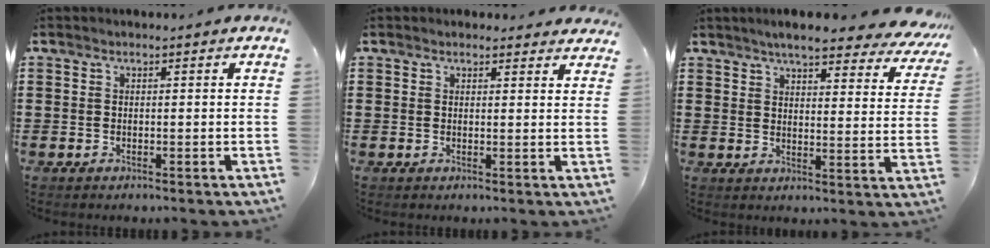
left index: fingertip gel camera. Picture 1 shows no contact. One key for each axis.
{"total": 1.6, "fx": 1.5, "fy": 0.6, "fz": 0.1, "tx": 0.001, "ty": 0.001, "tz": 0.028}
{"total": 6.2, "fx": 5.5, "fy": 0.5, "fz": 2.9, "tx": -0.060, "ty": -0.028, "tz": 0.091}